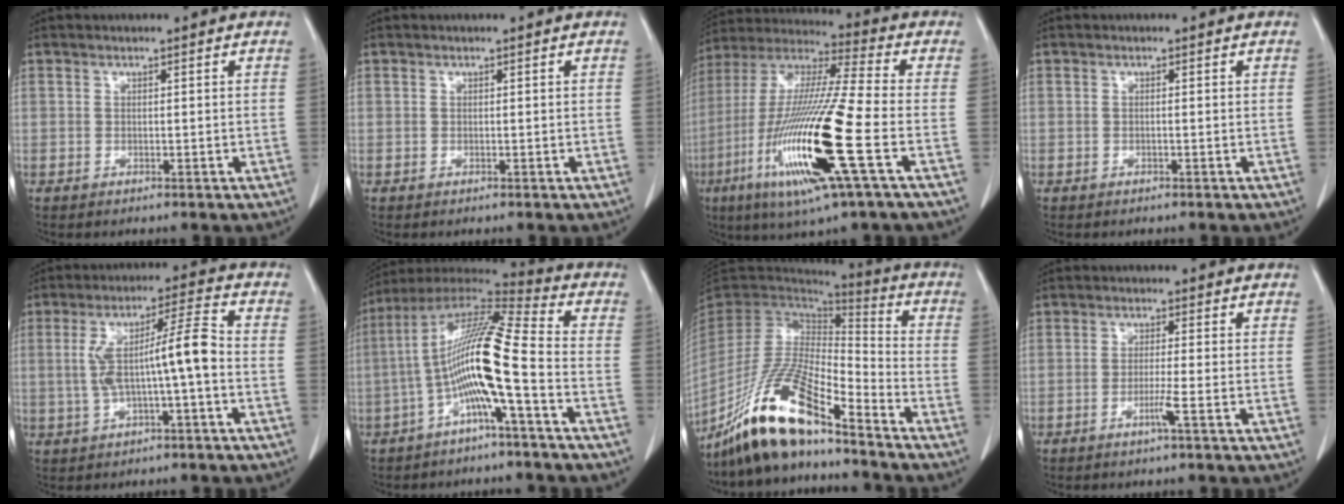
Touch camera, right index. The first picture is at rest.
{"total": 0.0}
{"total": 22.2, "force": [-7.1, 1.0, 21.1], "torque": [-0.445, -0.035, -0.138]}
{"total": 0.0}
{"total": 9.2, "force": [-1.0, 0.5, 9.1], "torque": [-0.167, 0.031, -0.016]}
{"total": 13.9, "force": [-3.6, -0.3, 13.4], "torque": [-0.250, 0.022, -0.077]}
{"total": 17.3, "force": [-12.8, 2.8, 11.2], "torque": [-0.221, -0.017, -0.239]}
{"total": 2.6, "force": [-1.3, -0.7, 2.1], "torque": [-0.044, -0.005, -0.028]}